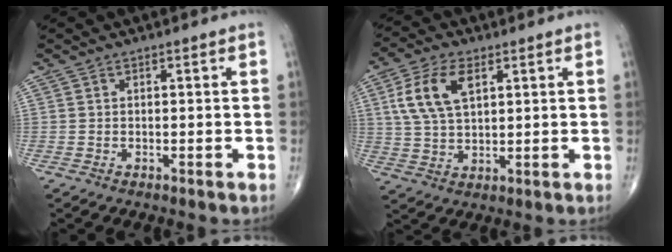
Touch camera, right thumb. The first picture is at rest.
{"total": 10.0, "force": [3.4, 5.4, 7.8], "torque": [-0.157, 0.000, 0.067]}